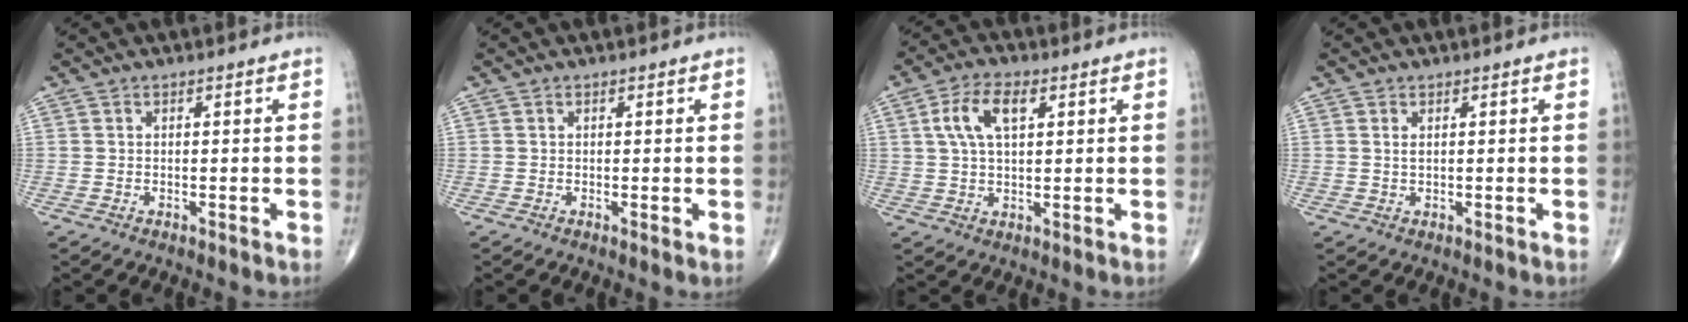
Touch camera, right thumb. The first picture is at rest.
{"total": 0.5, "force": [0.0, 0.1, 0.5], "torque": [-0.009, -0.003, -0.003]}
{"total": 7.9, "force": [2.6, 3.8, 6.4], "torque": [-0.128, 0.008, 0.048]}
{"total": 0.8, "force": [0.3, 0.3, 0.7], "torque": [-0.013, 0.000, 0.007]}